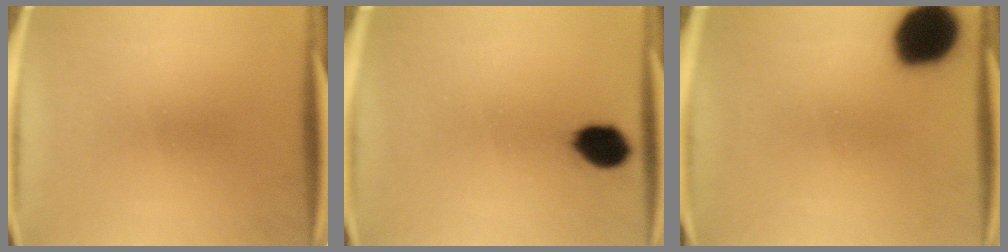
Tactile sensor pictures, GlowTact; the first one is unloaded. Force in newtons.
{"total": 7.5}
{"total": 17.5}